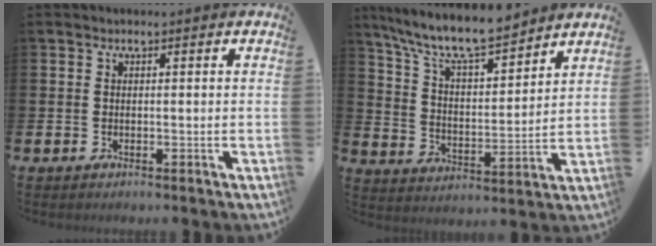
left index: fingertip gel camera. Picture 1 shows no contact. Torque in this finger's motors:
{"motor_torque": [0.51, -0.72, 0.65, 0.21]}